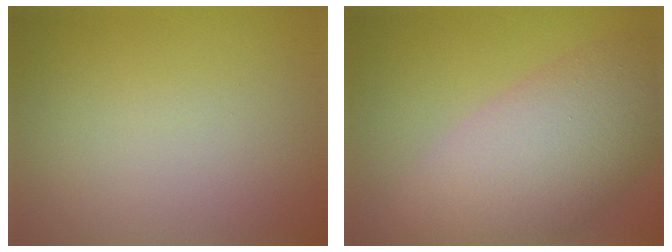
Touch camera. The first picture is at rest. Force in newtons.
{"total": 9.5, "press": 9.5, "slide": 0.8}